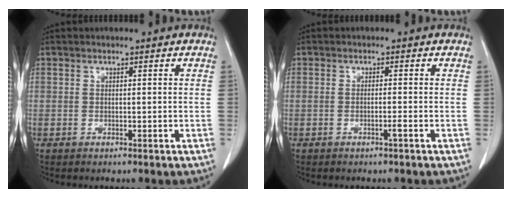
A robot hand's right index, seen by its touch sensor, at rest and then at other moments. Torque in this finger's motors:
{"motor_torque": [0.19, 0.00, 0.06, 0.03]}